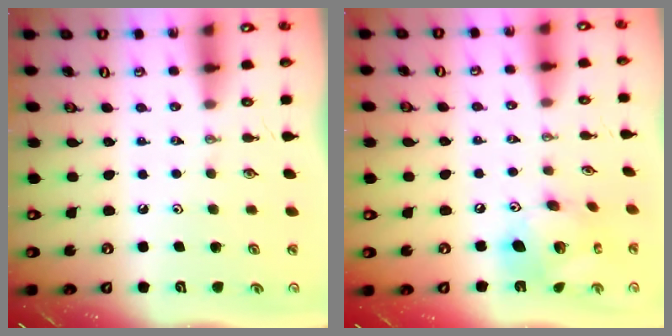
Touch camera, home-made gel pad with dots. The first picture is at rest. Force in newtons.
{"total": 15.2, "press": 15.1, "slide": 1.5}